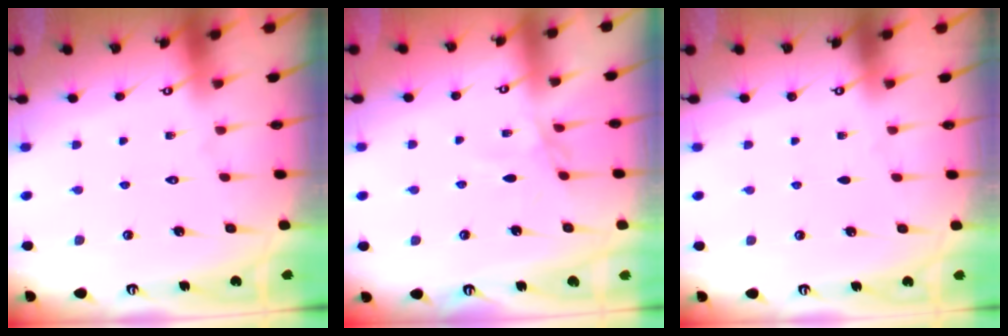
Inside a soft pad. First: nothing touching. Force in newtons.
{"total": 2.0, "press": 2.0, "slide": 0.4}
{"total": 0.0}